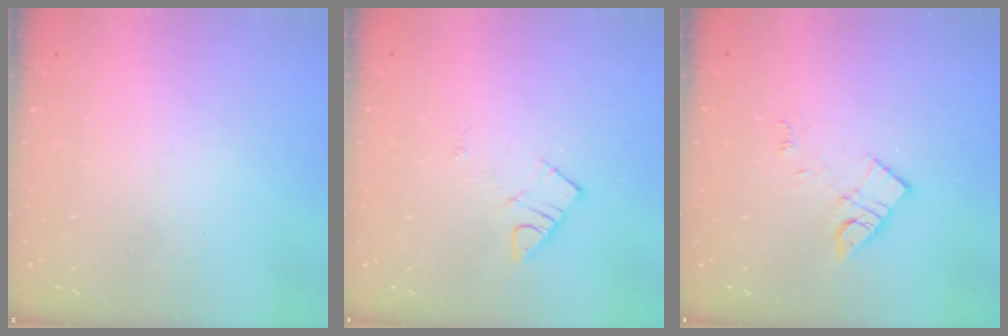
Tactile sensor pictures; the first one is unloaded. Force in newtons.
{"total": 3.4, "press": 3.4, "slide": 0.5}
{"total": 10.4, "press": 10.4, "slide": 0.6}